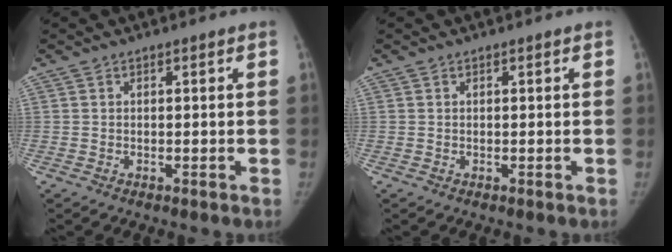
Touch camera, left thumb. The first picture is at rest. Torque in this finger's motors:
{"motor_torque": [0.14, -0.02, -0.01, -0.40, 0.02]}